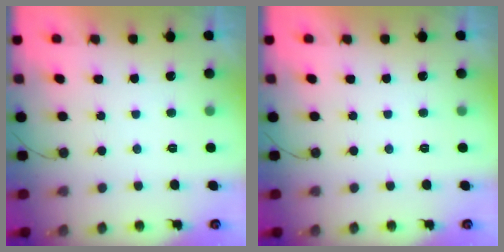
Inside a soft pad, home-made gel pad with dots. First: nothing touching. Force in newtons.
{"total": 0.0}